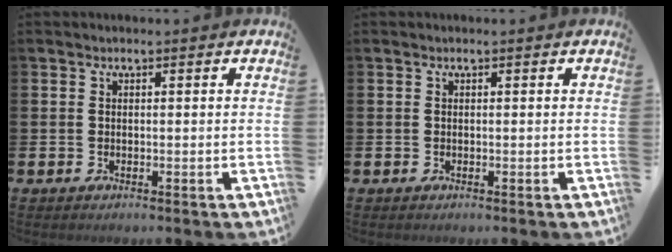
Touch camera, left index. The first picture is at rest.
{"total": 0.0}